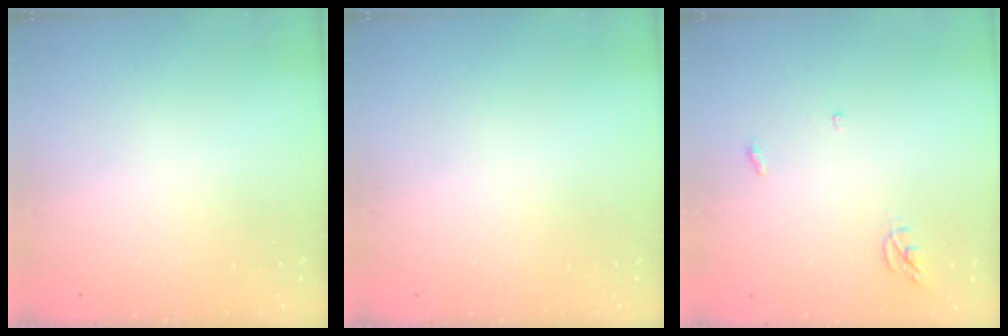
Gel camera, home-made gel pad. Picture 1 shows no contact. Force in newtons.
{"total": 0.0}
{"total": 3.8, "press": 3.8, "slide": 0.4}